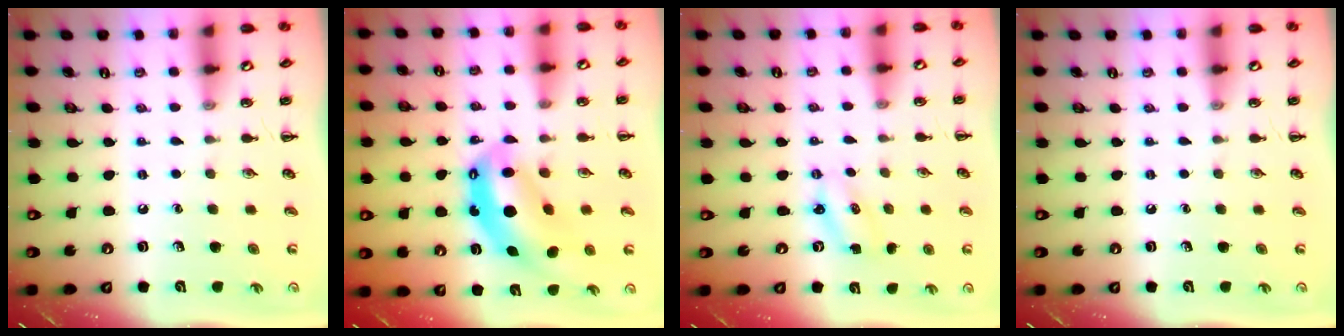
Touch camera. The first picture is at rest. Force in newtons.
{"total": 11.5, "press": 11.1, "slide": 3.1}
{"total": 2.4, "press": 2.3, "slide": 0.6}
{"total": 0.0}